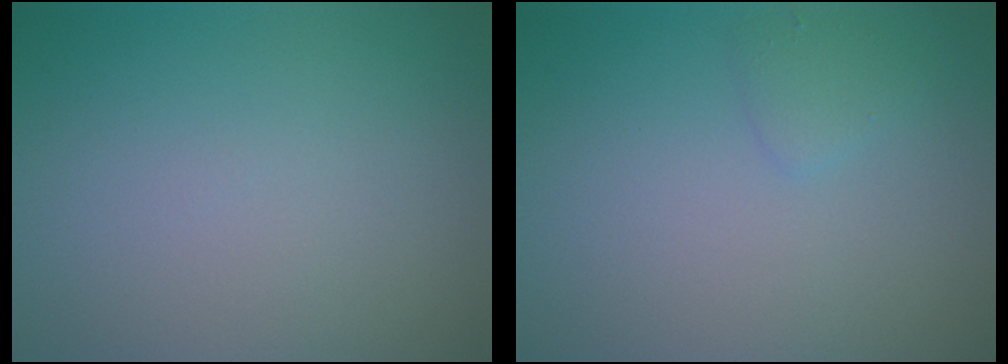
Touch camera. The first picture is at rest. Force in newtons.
{"total": 1.0, "press": 1.0, "slide": 0.1}